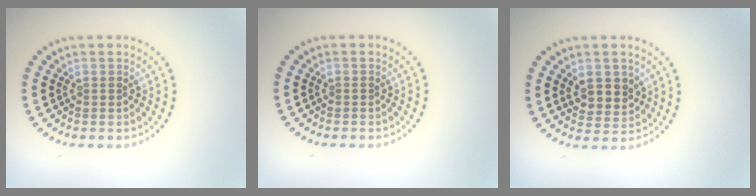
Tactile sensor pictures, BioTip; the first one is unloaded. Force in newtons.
{"total": 0.0}
{"total": 3.0, "press": 2.8, "slide": 0.9}